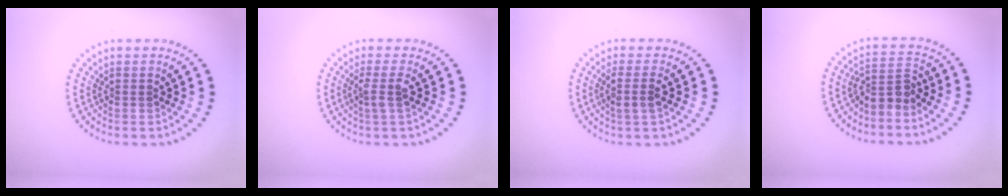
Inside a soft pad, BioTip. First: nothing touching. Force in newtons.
{"total": 1.5, "press": 1.1, "slide": 1.0}
{"total": 2.0, "press": 1.8, "slide": 1.0}
{"total": 2.6, "press": 1.9, "slide": 1.7}